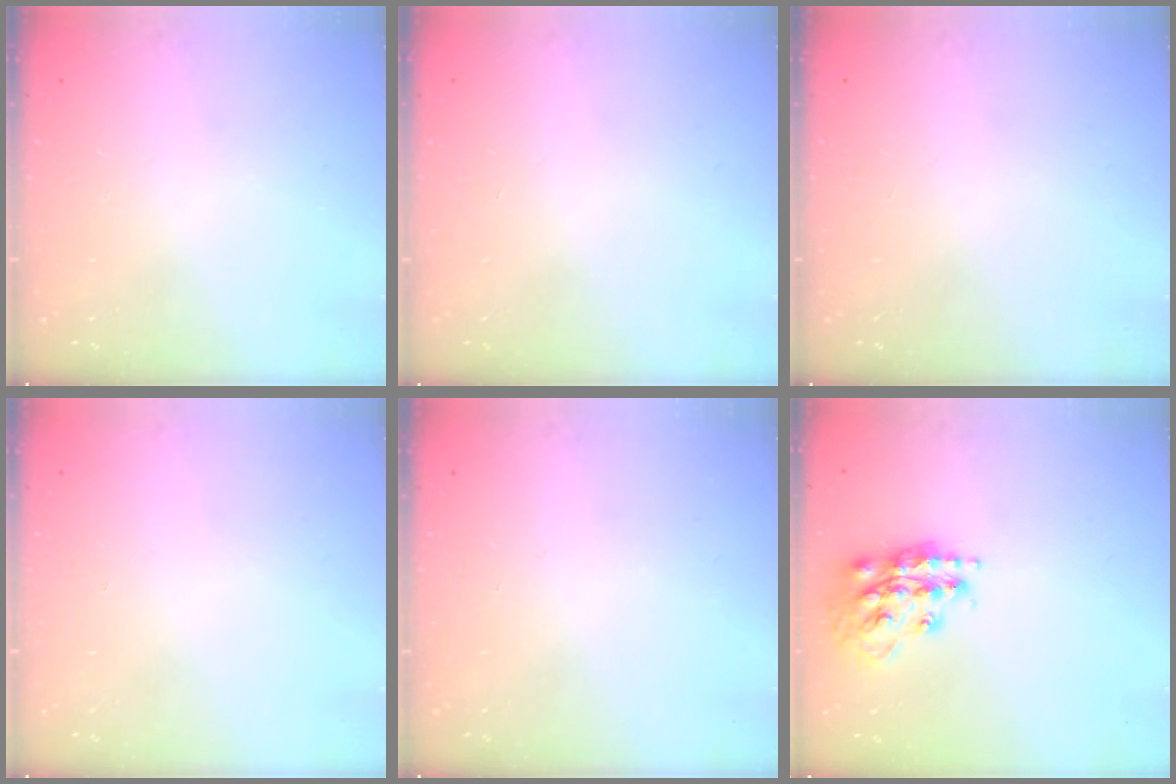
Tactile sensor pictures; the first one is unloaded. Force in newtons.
{"total": 0.0}
{"total": 0.0}
{"total": 0.0}
{"total": 0.0}
{"total": 17.3, "press": 17.2, "slide": 1.7}